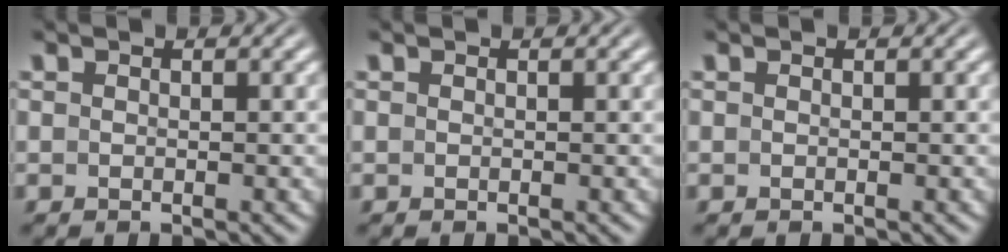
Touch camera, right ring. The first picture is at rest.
{"total": 0.0}
{"total": 0.0}